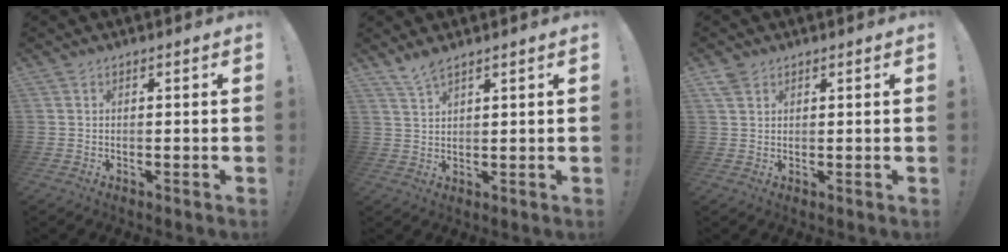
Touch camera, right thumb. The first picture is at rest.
{"total": 3.9, "force": [3.3, 0.5, 2.1], "torque": [-0.047, -0.017, 0.062]}
{"total": 2.4, "force": [1.8, 1.5, 0.7], "torque": [-0.016, -0.005, 0.036]}